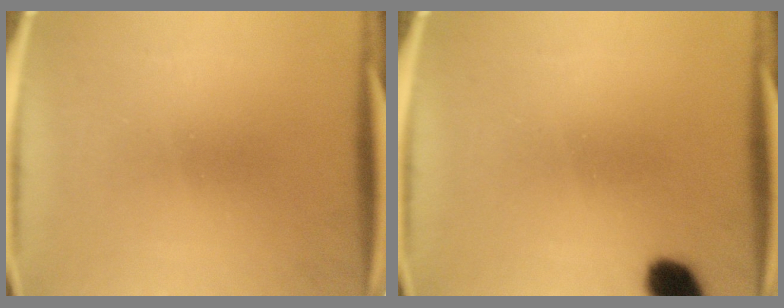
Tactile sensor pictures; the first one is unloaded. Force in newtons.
{"total": 5.7}